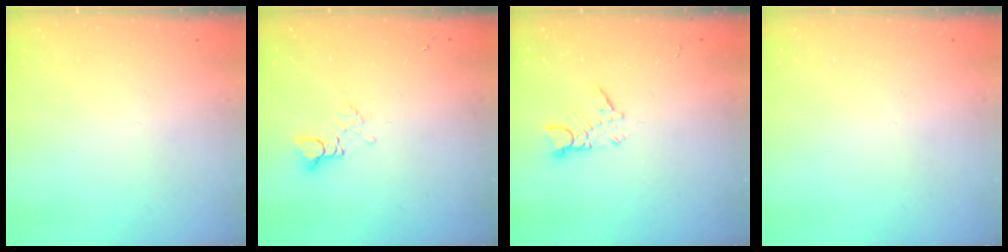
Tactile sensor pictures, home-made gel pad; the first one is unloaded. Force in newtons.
{"total": 2.8, "press": 2.8, "slide": 0.3}
{"total": 2.8, "press": 2.8, "slide": 0.3}
{"total": 0.0}